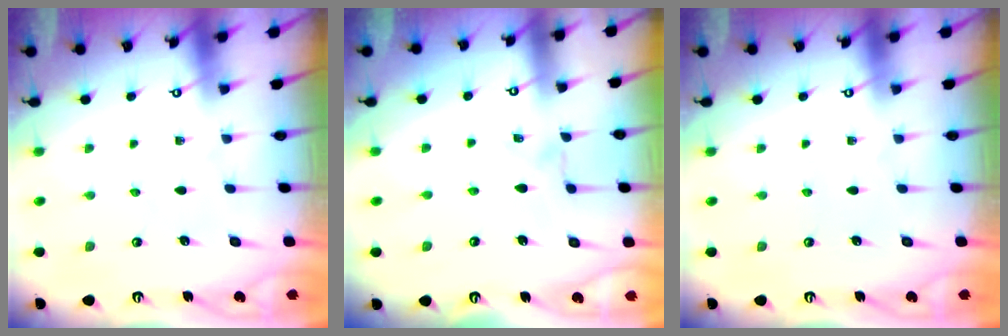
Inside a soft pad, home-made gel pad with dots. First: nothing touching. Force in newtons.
{"total": 0.5, "press": 0.5, "slide": 0.2}
{"total": 0.0}